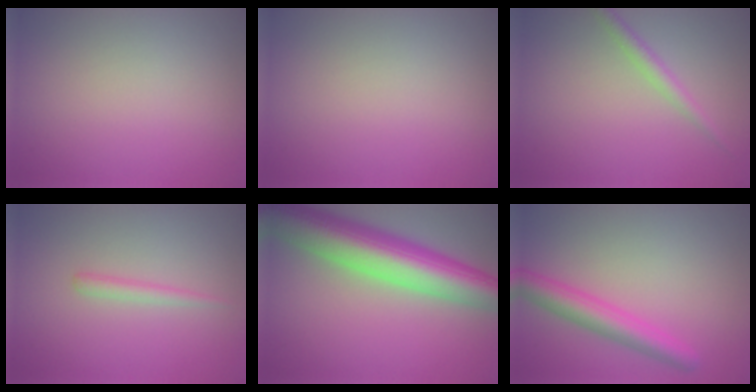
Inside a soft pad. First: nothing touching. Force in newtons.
{"total": 0.0}
{"total": 1.7, "press": 1.7, "slide": 0.0}
{"total": 1.2, "press": 1.2, "slide": 0.0}
{"total": 10.3, "press": 10.3, "slide": 0.6}
{"total": 3.9, "press": 3.9, "slide": 0.2}